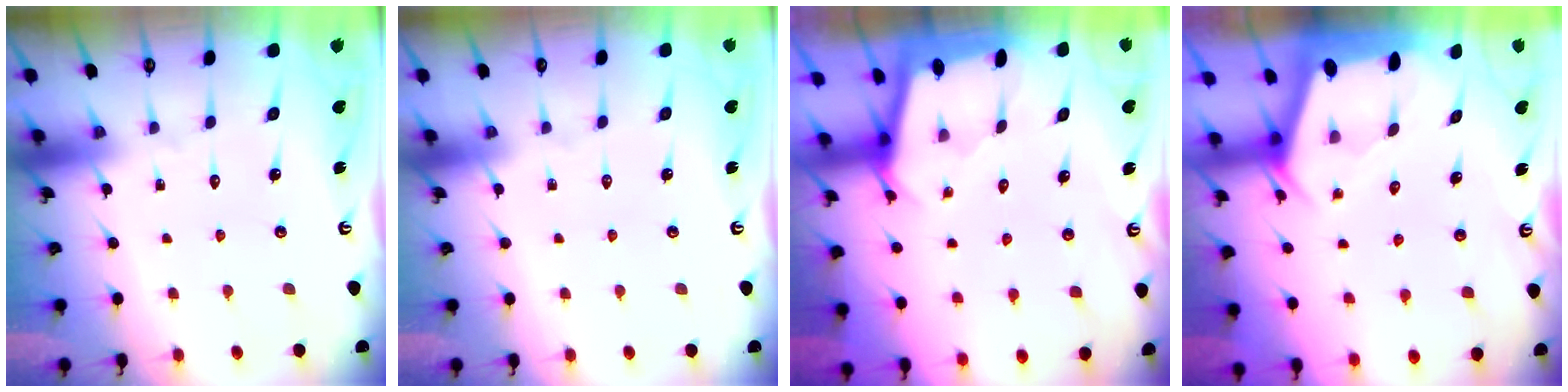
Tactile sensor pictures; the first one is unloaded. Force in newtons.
{"total": 0.0}
{"total": 1.7, "press": 1.7, "slide": 0.2}
{"total": 2.9, "press": 2.9, "slide": 0.2}